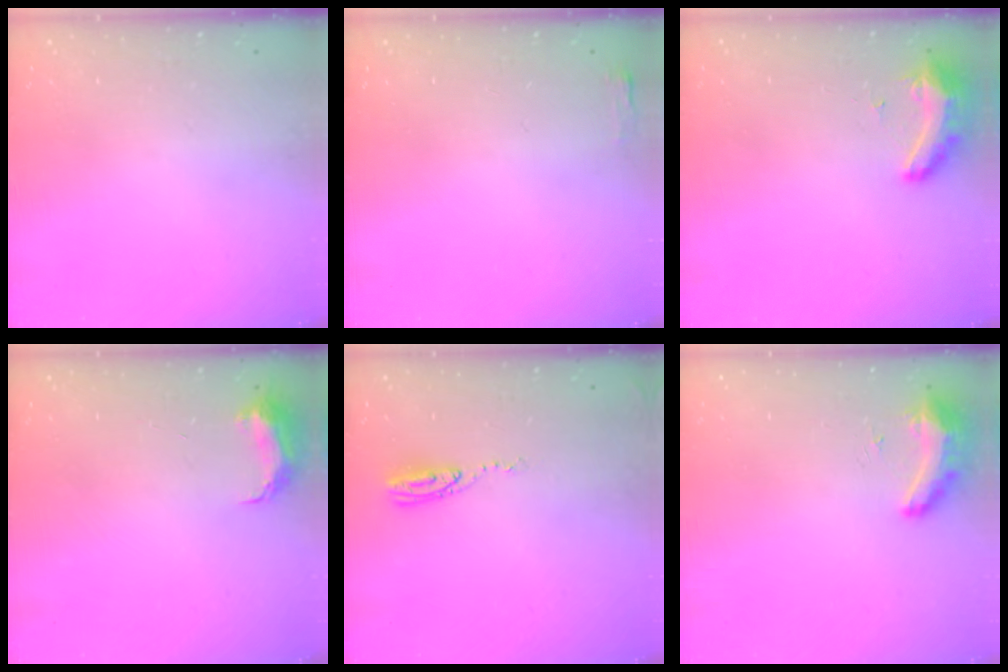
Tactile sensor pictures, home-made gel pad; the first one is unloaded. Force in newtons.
{"total": 2.7, "press": 2.6, "slide": 0.8}
{"total": 16.2, "press": 11.0, "slide": 11.9}
{"total": 7.0, "press": 6.9, "slide": 0.6}
{"total": 5.9, "press": 5.9, "slide": 0.4}
{"total": 8.4, "press": 8.3, "slide": 1.3}